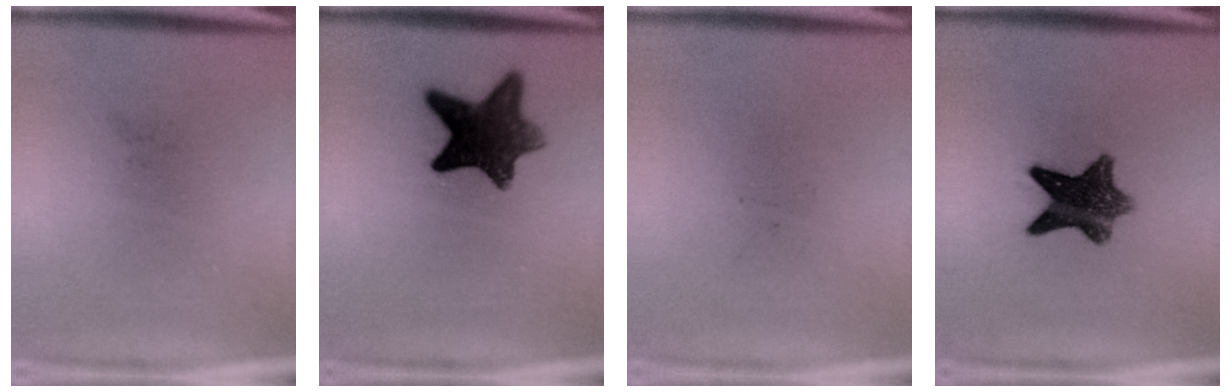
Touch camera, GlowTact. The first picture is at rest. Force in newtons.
{"total": 10.4}
{"total": 0.0}
{"total": 9.3}